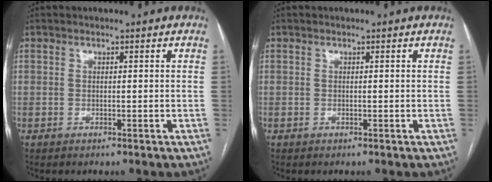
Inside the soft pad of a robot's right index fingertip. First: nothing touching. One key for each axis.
{"total": 0.0}